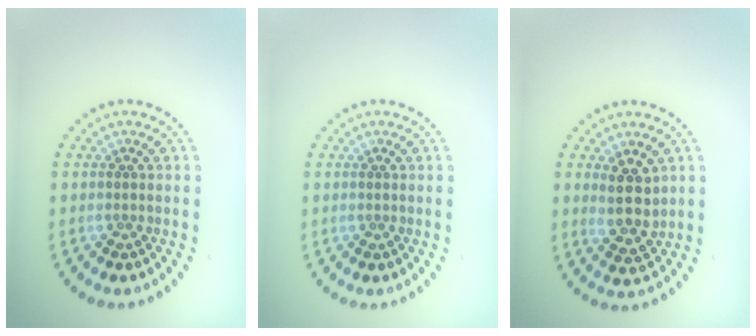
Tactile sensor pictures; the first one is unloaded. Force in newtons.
{"total": 0.0}
{"total": 3.2, "press": 2.9, "slide": 1.2}